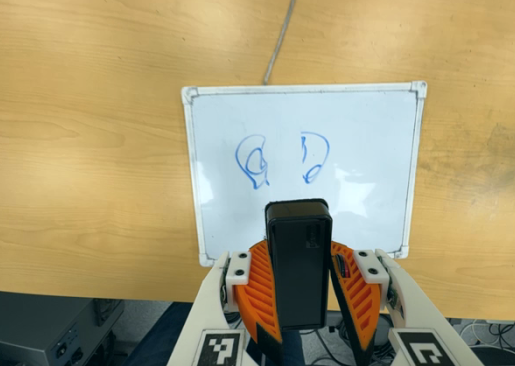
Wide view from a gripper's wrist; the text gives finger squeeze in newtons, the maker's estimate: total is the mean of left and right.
{"total": 8.3, "left": 9.0, "right": 7.5}